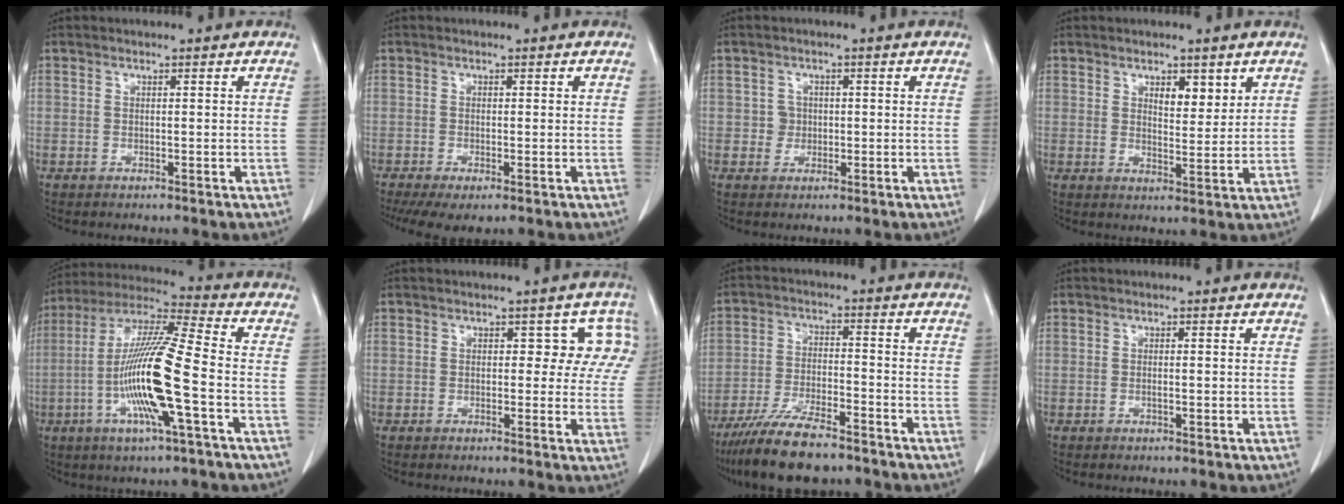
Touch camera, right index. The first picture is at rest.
{"total": 5.3, "force": [-3.2, 1.7, 3.9], "torque": [-0.065, -0.014, -0.054]}
{"total": 2.0, "force": [-0.1, 2.0, 0.1], "torque": [0.005, 0.007, -0.003]}
{"total": 3.9, "force": [2.2, 1.7, 2.7], "torque": [-0.040, -0.006, 0.037]}
{"total": 15.9, "force": [-4.0, 0.4, 15.4], "torque": [-0.308, -0.006, -0.083]}
{"total": 5.4, "force": [1.7, 3.5, 3.8], "torque": [-0.010, 0.020, 0.010]}
{"total": 11.6, "force": [-9.4, 2.3, 6.3], "torque": [-0.113, -0.026, -0.161]}
{"total": 0.5, "force": [-0.1, 0.1, 0.5], "torque": [-0.007, 0.000, -0.002]}